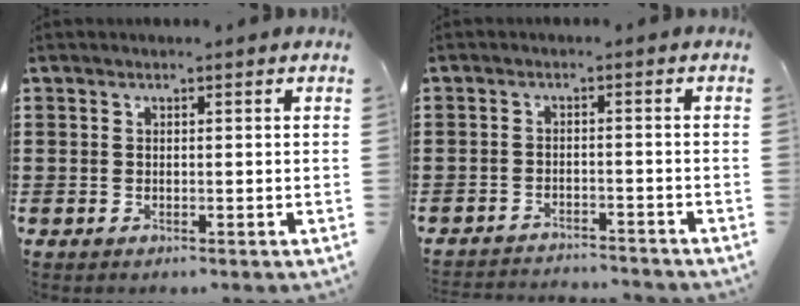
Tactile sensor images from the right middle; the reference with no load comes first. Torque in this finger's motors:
{"motor_torque": [0.20, 0.04, 0.04, 0.04]}